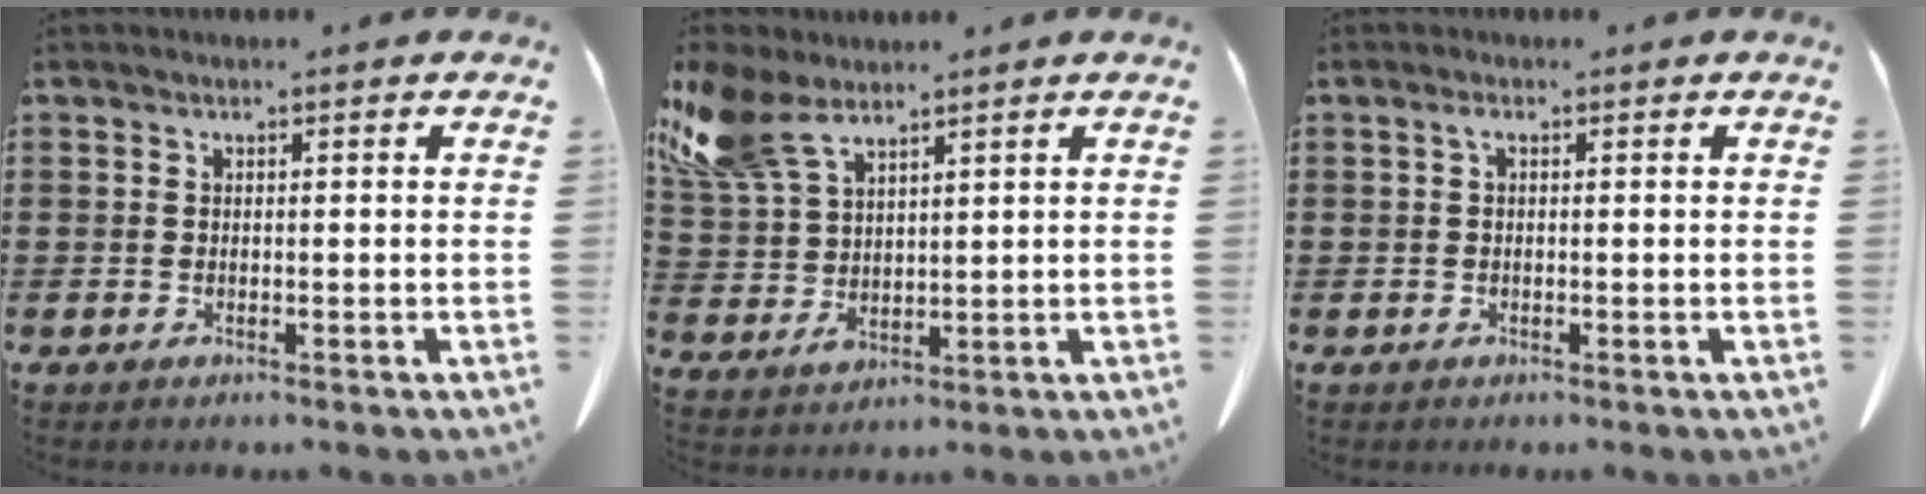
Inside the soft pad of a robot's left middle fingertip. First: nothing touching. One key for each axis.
{"total": 8.9, "fx": 5.9, "fy": 4.1, "fz": 5.3, "tx": -0.137, "ty": -0.009, "tz": 0.112}
{"total": 1.1, "fx": 0.1, "fy": 0.4, "fz": 1.1, "tx": -0.022, "ty": 0.004, "tz": 0.000}